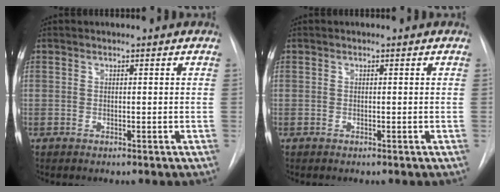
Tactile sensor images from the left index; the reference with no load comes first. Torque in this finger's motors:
{"motor_torque": [0.00, 0.00, 0.00, 0.00]}